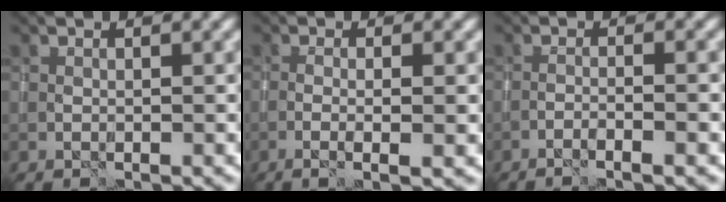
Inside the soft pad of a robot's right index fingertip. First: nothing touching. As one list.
[{"total": 2.8, "force": [-0.7, 0.4, 2.7], "torque": [-0.047, 0.000, -0.017]}, {"total": 2.5, "force": [-1.7, 0.0, 1.9], "torque": [-0.036, 0.009, -0.035]}]